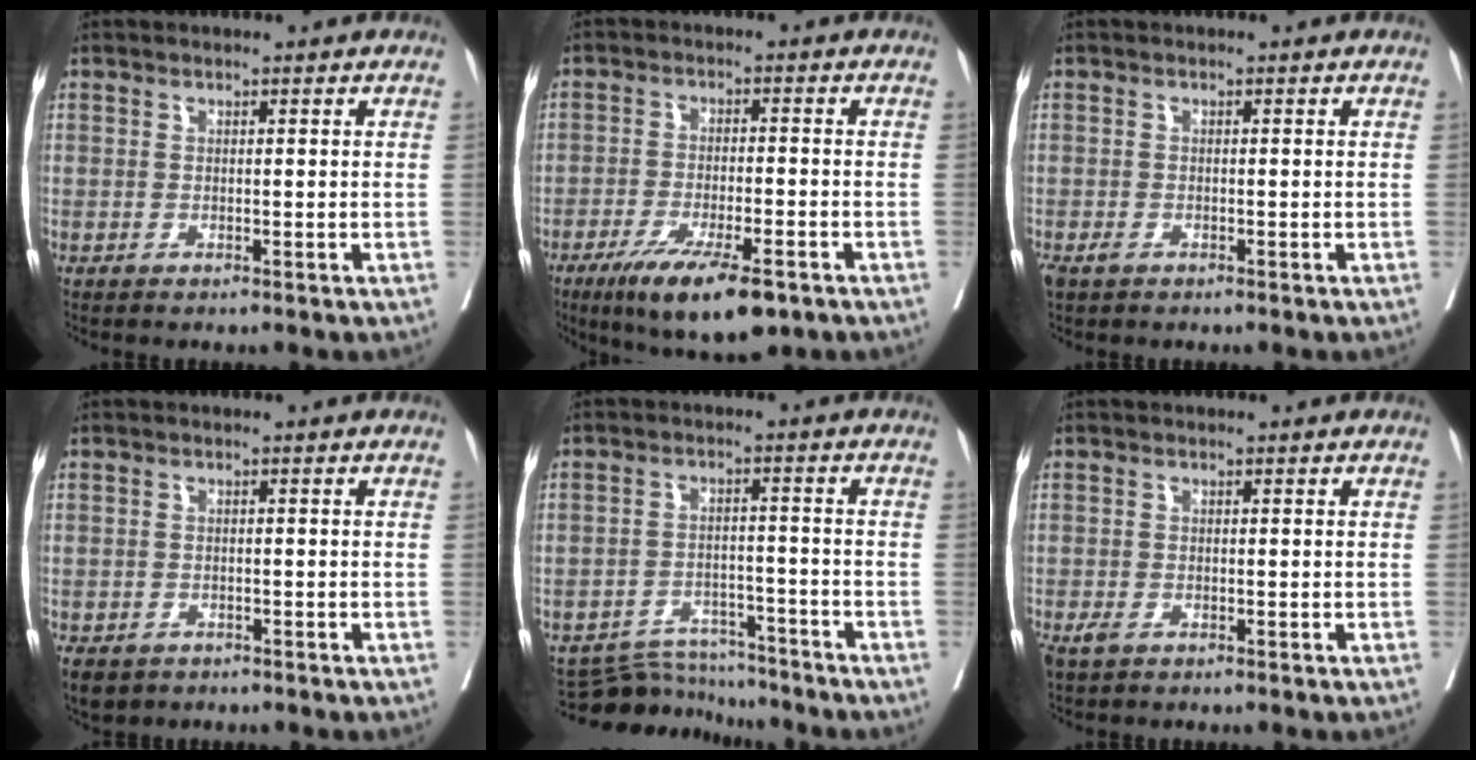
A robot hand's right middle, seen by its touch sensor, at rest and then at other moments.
{"total": 10.9, "force": [-6.9, 2.4, 8.1], "torque": [-0.134, -0.020, -0.110]}
{"total": 1.6, "force": [-1.0, 0.9, 0.9], "torque": [-0.023, -0.003, -0.013]}
{"total": 7.2, "force": [-4.4, 5.1, 2.4], "torque": [-0.061, -0.010, -0.061]}
{"total": 7.3, "force": [-7.1, 1.4, -0.8], "torque": [0.015, 0.009, -0.118]}
{"total": 1.9, "force": [-1.1, 1.0, 1.1], "torque": [-0.027, -0.003, -0.015]}